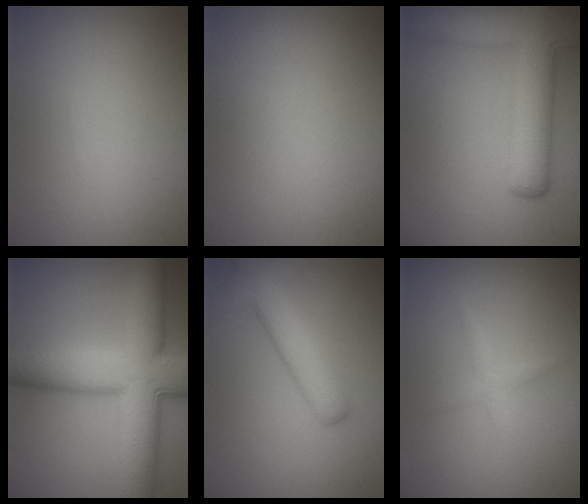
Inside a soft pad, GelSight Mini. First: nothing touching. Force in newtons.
{"total": 0.0}
{"total": 7.9, "press": 7.9, "slide": 0.4}
{"total": 11.1, "press": 11.1, "slide": 0.4}
{"total": 4.5, "press": 4.5, "slide": 0.2}
{"total": 1.2, "press": 1.2, "slide": 0.0}